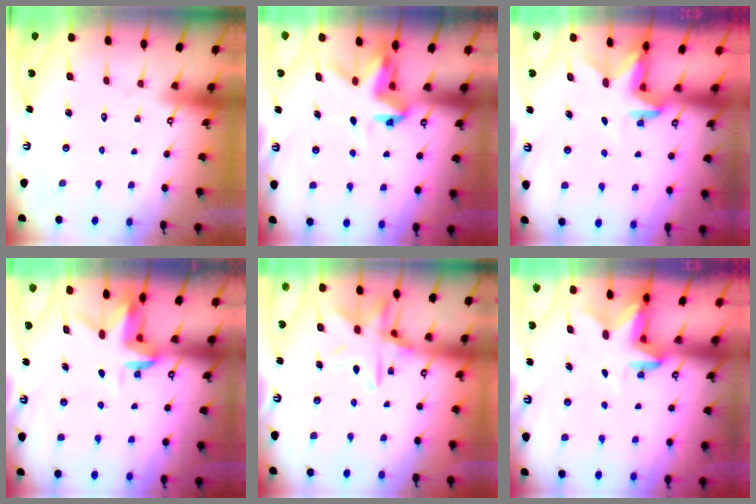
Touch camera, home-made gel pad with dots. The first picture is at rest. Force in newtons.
{"total": 5.3, "press": 5.3, "slide": 0.2}
{"total": 2.4, "press": 2.4, "slide": 0.4}
{"total": 3.3, "press": 3.2, "slide": 0.4}
{"total": 13.2, "press": 13.2, "slide": 1.1}
{"total": 2.8, "press": 2.8, "slide": 0.6}